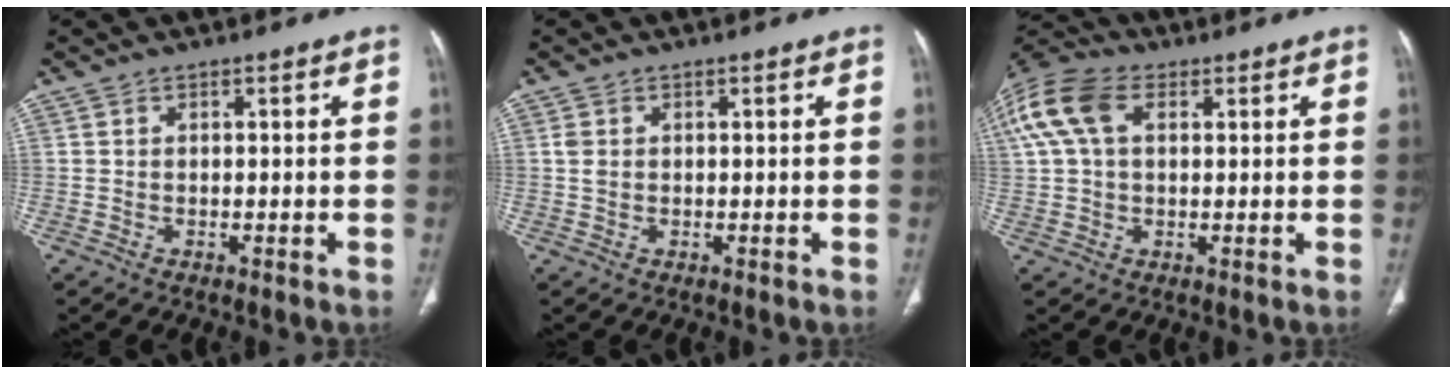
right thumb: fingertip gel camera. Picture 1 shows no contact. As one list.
[{"total": 1.5, "force": [0.3, 1.1, 0.9], "torque": [-0.021, 0.003, 0.010]}, {"total": 13.6, "force": [4.3, 8.6, 9.6], "torque": [-0.221, 0.028, 0.079]}]